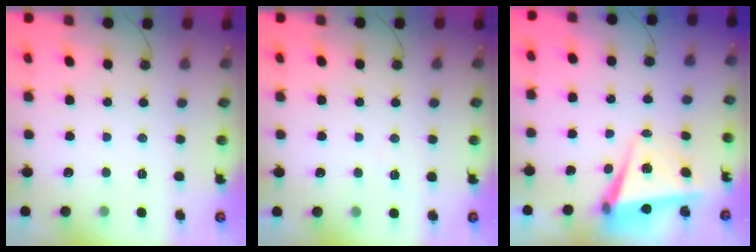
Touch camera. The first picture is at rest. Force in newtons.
{"total": 4.5, "press": 4.1, "slide": 1.8}
{"total": 6.7, "press": 5.7, "slide": 3.6}